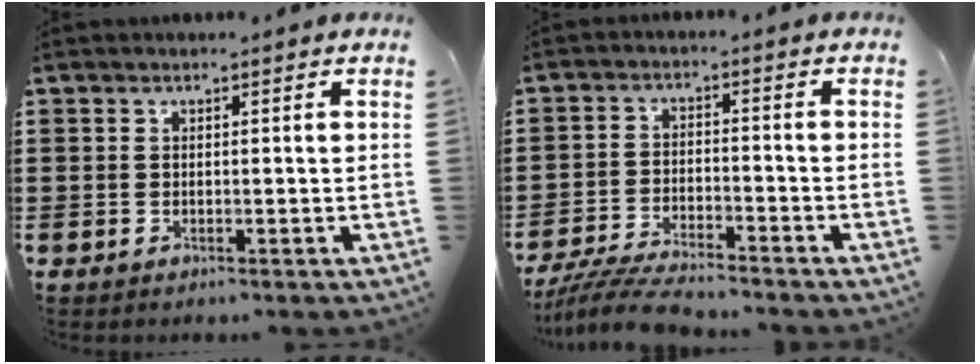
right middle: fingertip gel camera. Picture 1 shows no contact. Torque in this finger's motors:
{"motor_torque": [0.26, -0.25, 0.17, 0.08]}